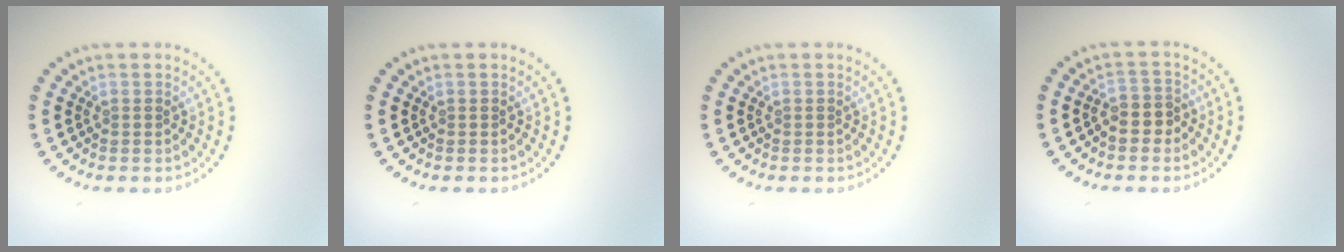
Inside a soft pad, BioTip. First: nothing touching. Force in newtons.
{"total": 0.0}
{"total": 0.0}
{"total": 2.4, "press": 2.1, "slide": 1.1}